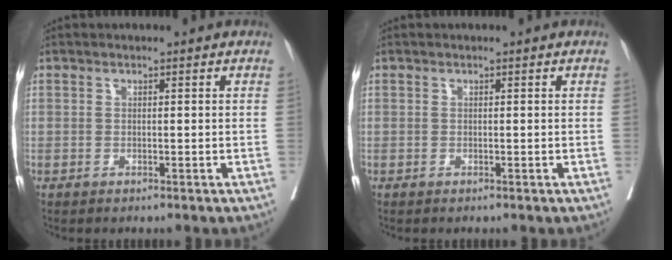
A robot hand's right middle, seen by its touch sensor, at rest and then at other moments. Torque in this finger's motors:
{"motor_torque": [0.00, 0.00, 0.00, 0.00]}